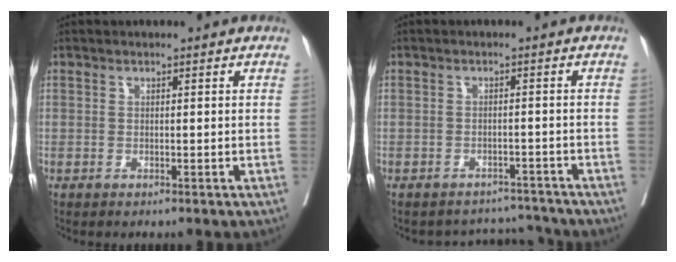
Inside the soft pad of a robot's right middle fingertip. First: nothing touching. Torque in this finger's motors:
{"motor_torque": [0.24, -0.32, 0.00, 0.00]}